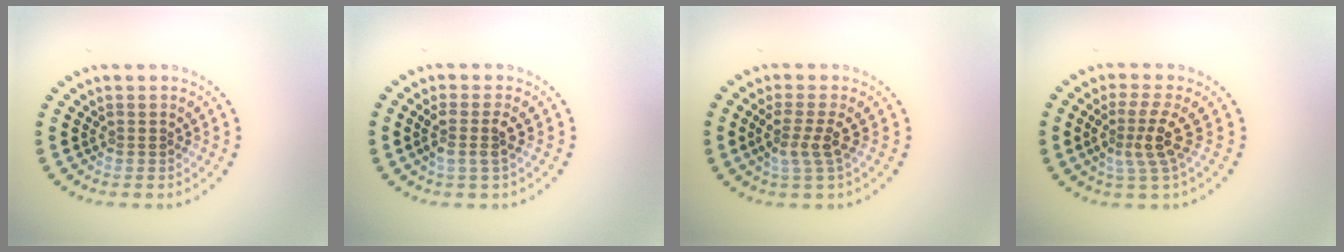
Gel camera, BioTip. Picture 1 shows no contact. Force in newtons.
{"total": 2.0, "press": 1.6, "slide": 1.2}
{"total": 2.6, "press": 2.0, "slide": 1.8}
{"total": 3.1, "press": 2.3, "slide": 2.1}